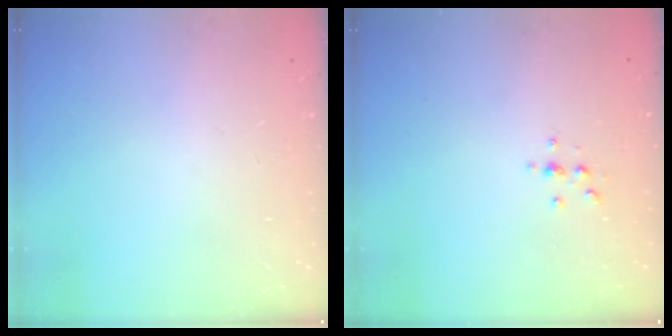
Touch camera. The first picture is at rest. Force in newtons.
{"total": 2.3, "press": 2.2, "slide": 0.2}